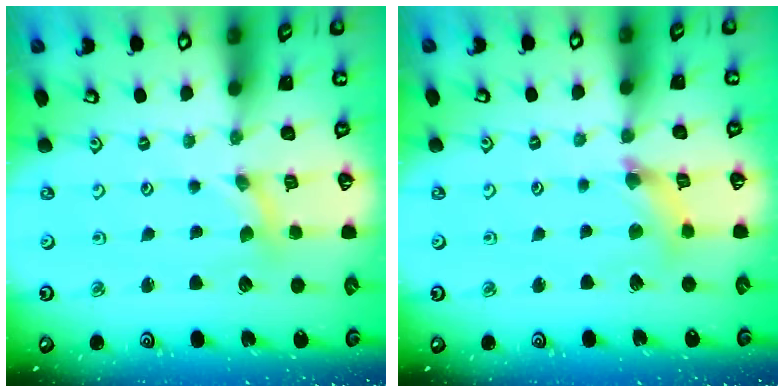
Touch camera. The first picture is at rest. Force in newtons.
{"total": 5.7, "press": 5.7, "slide": 0.5}